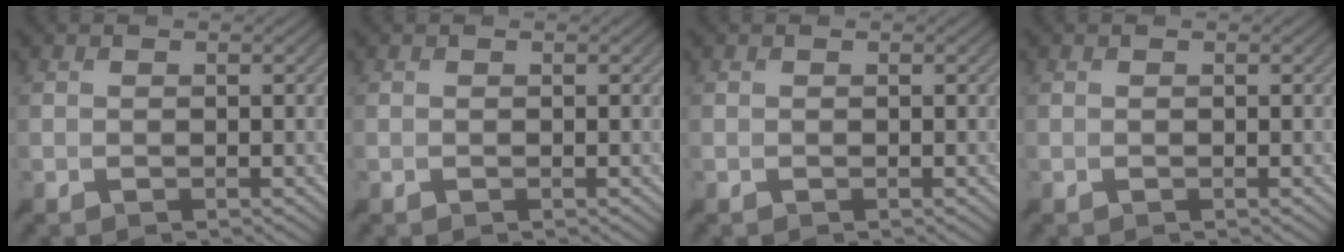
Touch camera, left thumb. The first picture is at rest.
{"total": 0.0}
{"total": 0.0}
{"total": 0.0}